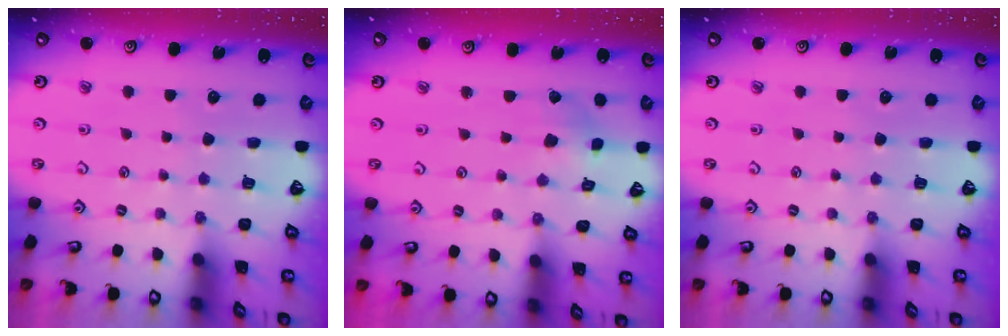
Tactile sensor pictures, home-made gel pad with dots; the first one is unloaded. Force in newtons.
{"total": 2.3, "press": 2.3, "slide": 0.3}
{"total": 0.0}